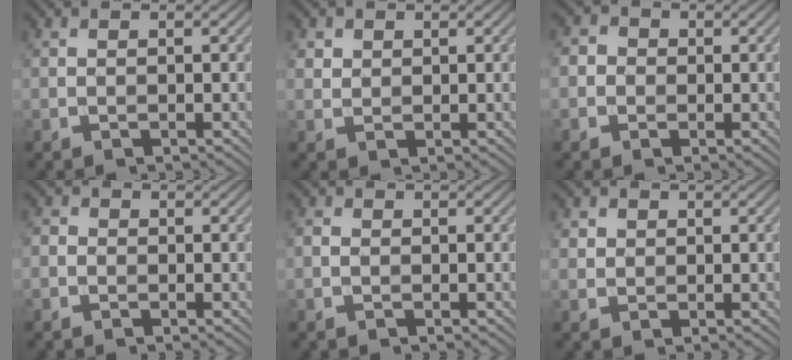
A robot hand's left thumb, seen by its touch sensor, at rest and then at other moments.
{"total": 1.6, "force": [0.9, 1.2, 0.4], "torque": [-0.013, -0.002, 0.016]}
{"total": 2.2, "force": [-0.2, 2.1, 0.6], "torque": [-0.010, 0.004, -0.016]}
{"total": 1.3, "force": [-0.6, 1.1, 0.4], "torque": [-0.008, -0.001, -0.015]}
{"total": 1.0, "force": [-0.3, 0.7, 0.6], "torque": [-0.016, 0.001, -0.008]}
{"total": 1.6, "force": [0.6, 1.4, 0.5], "torque": [-0.013, -0.005, 0.011]}